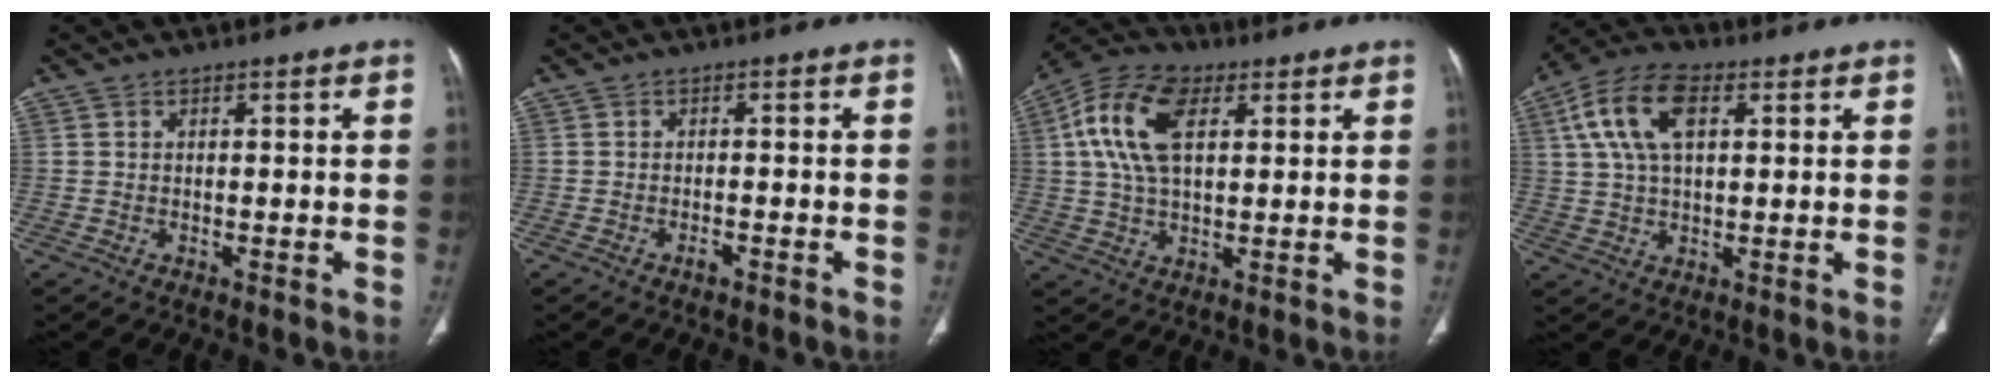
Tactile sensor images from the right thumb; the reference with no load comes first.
{"total": 1.3, "force": [-1.0, 0.3, 0.8], "torque": [-0.017, 0.008, -0.017]}
{"total": 13.1, "force": [3.7, 7.3, 10.3], "torque": [-0.206, 0.012, 0.065]}
{"total": 11.6, "force": [3.7, 6.2, 9.1], "torque": [-0.182, 0.014, 0.065]}